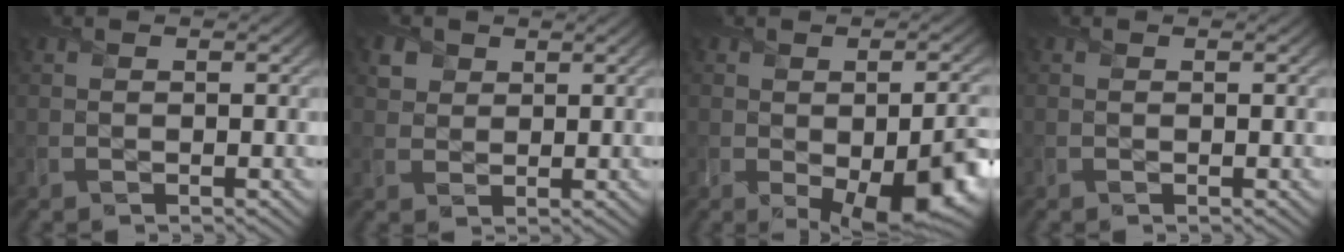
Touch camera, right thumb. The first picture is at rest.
{"total": 2.7, "force": [1.5, 2.1, 0.7], "torque": [-0.024, -0.005, 0.029]}
{"total": 10.7, "force": [-3.3, 5.7, 8.5], "torque": [-0.116, -0.046, -0.033]}
{"total": 0.0}